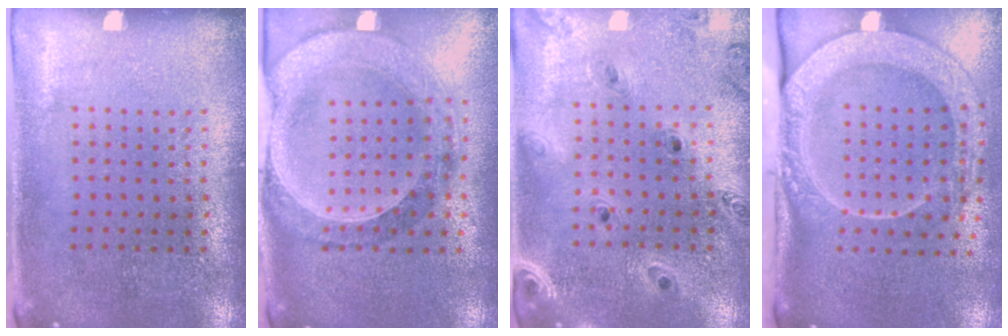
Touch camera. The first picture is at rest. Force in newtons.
{"total": 1.5, "press": 1.4, "slide": 0.4}
{"total": 1.3, "press": 1.3, "slide": 0.1}
{"total": 2.7, "press": 2.1, "slide": 1.7}